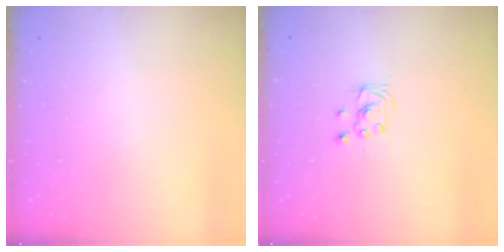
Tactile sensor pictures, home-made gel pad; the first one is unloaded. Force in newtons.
{"total": 2.5, "press": 2.5, "slide": 0.2}